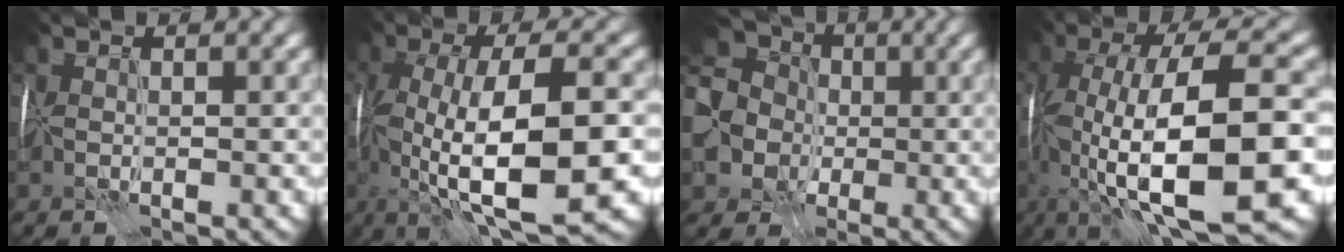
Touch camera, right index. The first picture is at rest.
{"total": 12.7, "force": [-3.6, 3.6, 11.7], "torque": [-0.188, -0.012, -0.060]}
{"total": 11.5, "force": [-0.3, 10.0, 5.6], "torque": [-0.134, 0.004, -0.042]}
{"total": 14.7, "force": [-4.7, 4.6, 13.2], "torque": [-0.211, -0.001, -0.083]}